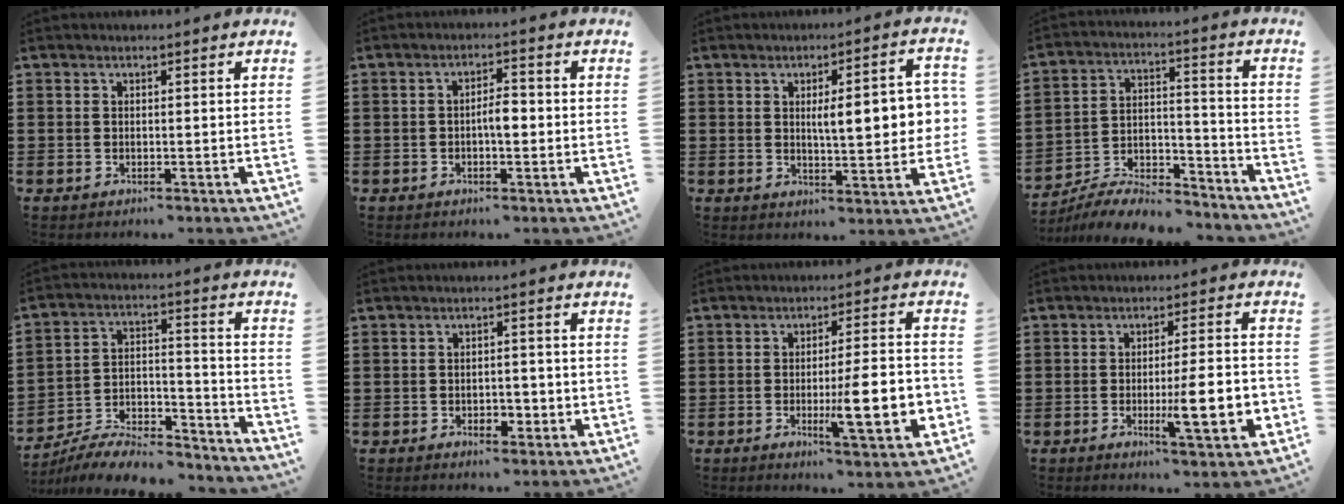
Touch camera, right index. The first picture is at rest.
{"total": 3.0, "force": [-0.5, 1.0, 2.8], "torque": [-0.050, 0.006, -0.011]}
{"total": 8.4, "force": [1.0, 2.2, 8.0], "torque": [-0.116, -0.006, 0.007]}
{"total": 8.4, "force": [-7.9, 1.6, 2.6], "torque": [-0.040, 0.018, -0.152]}
{"total": 8.8, "force": [-8.2, 1.6, 2.9], "torque": [-0.051, 0.017, -0.159]}
{"total": 2.6, "force": [-0.9, 1.5, 1.9], "torque": [-0.037, 0.001, -0.018]}
{"total": 12.4, "force": [-2.7, 2.5, 11.9], "torque": [-0.179, -0.010, -0.043]}
{"total": 10.7, "force": [-2.4, 2.1, 10.2], "torque": [-0.153, -0.013, -0.037]}